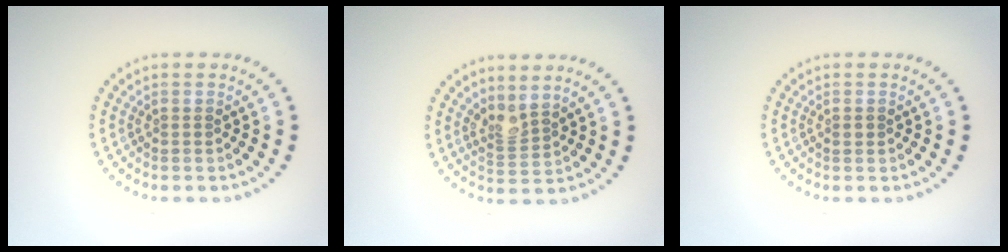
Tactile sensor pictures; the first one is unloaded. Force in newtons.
{"total": 2.0, "press": 1.5, "slide": 1.4}
{"total": 0.7, "press": 0.7, "slide": 0.0}